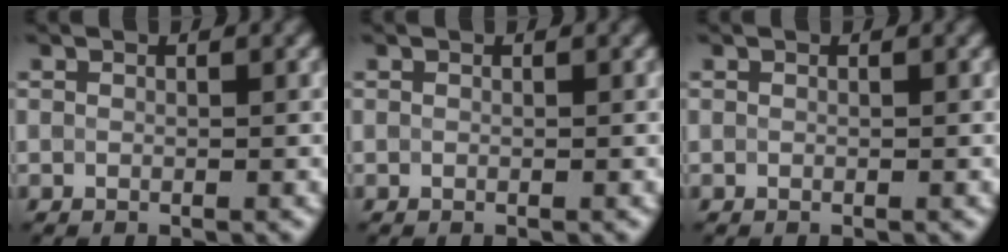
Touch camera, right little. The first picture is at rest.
{"total": 0.0}
{"total": 0.0}